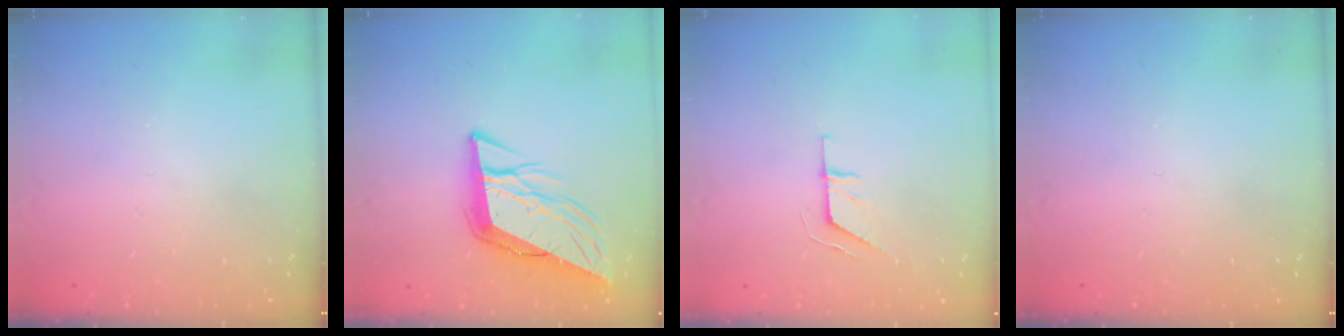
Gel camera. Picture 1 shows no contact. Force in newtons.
{"total": 11.8, "press": 11.2, "slide": 3.6}
{"total": 4.5, "press": 4.5, "slide": 0.3}
{"total": 0.0}